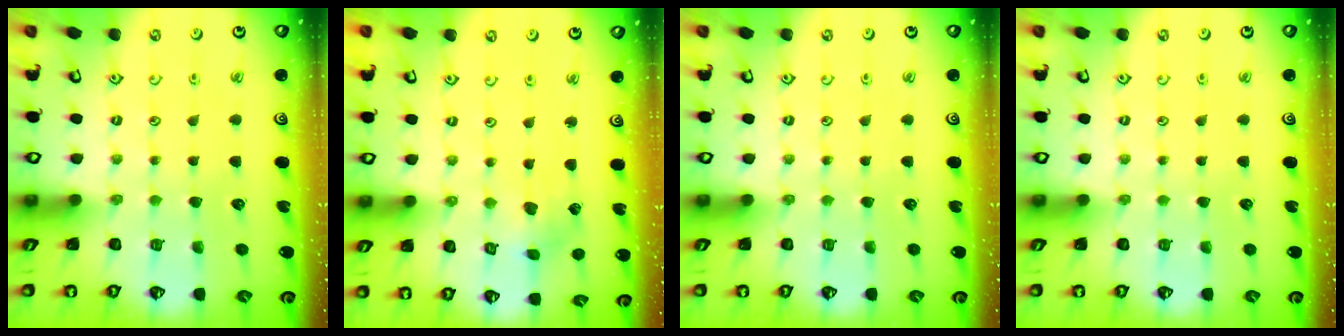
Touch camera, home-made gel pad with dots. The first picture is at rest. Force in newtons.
{"total": 2.8, "press": 2.8, "slide": 0.4}
{"total": 0.0}
{"total": 0.0}